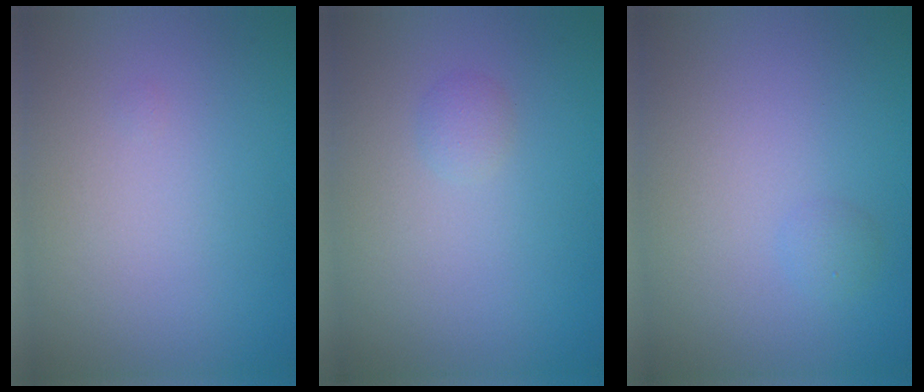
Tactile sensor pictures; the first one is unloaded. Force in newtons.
{"total": 0.9, "press": 0.9, "slide": 0.0}
{"total": 0.8, "press": 0.8, "slide": 0.0}